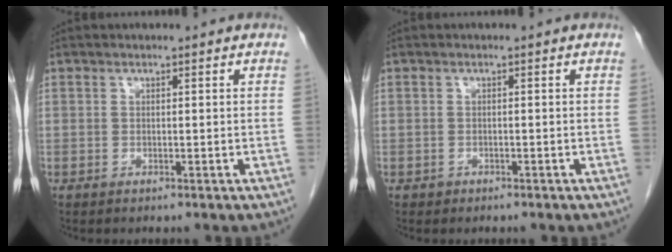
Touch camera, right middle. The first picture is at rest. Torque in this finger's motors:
{"motor_torque": [-0.39, 0.11, -0.05, 0.00]}